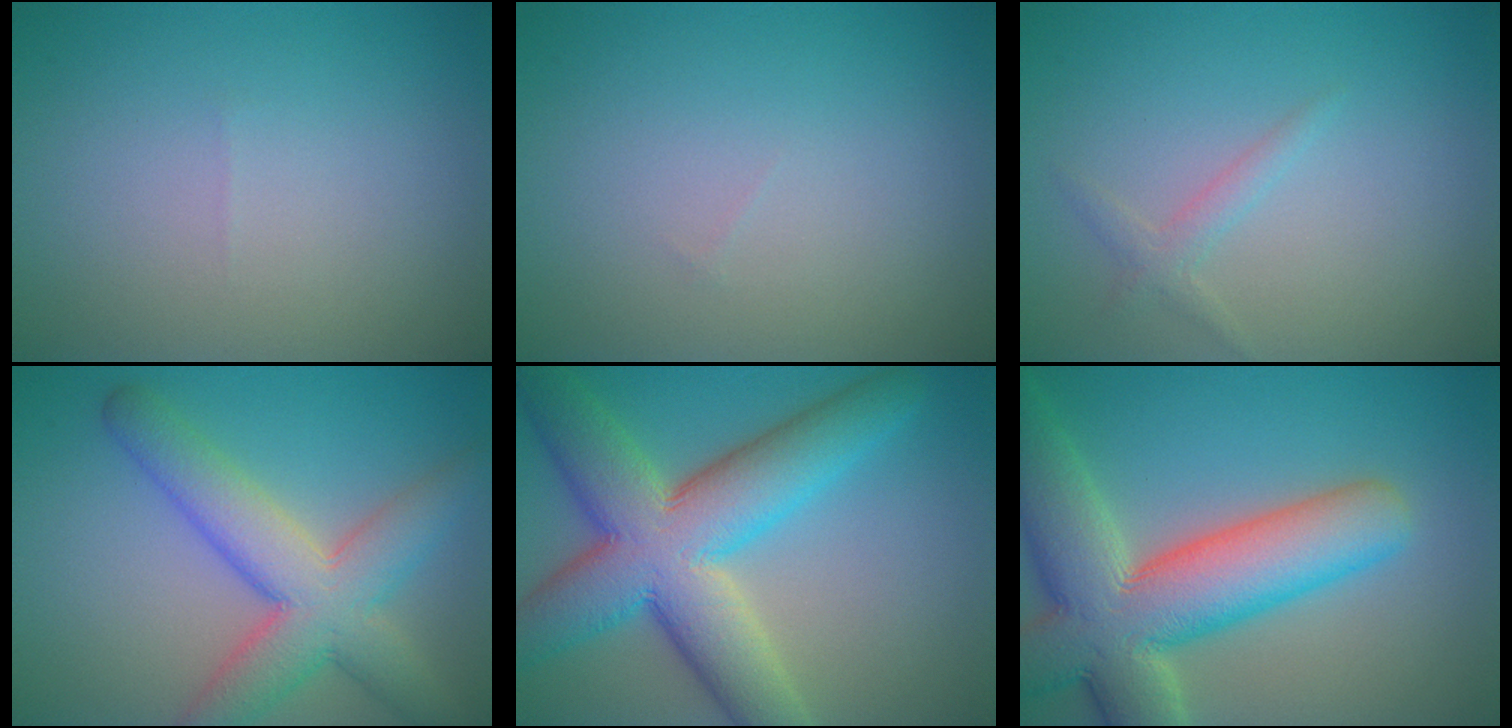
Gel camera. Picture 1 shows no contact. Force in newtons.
{"total": 0.0}
{"total": 1.4, "press": 1.4, "slide": 0.1}
{"total": 7.4, "press": 7.4, "slide": 0.2}
{"total": 11.6, "press": 11.5, "slide": 0.5}
{"total": 12.1, "press": 12.0, "slide": 1.2}